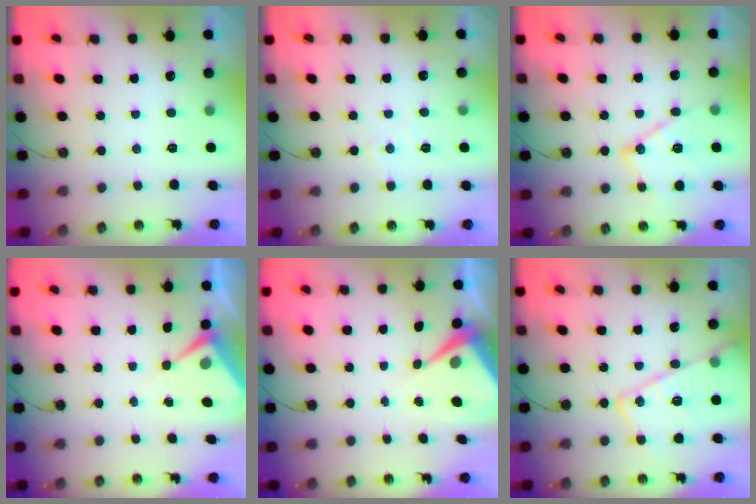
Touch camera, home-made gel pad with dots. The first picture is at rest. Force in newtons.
{"total": 2.7, "press": 2.7, "slide": 0.5}
{"total": 14.0, "press": 13.9, "slide": 1.1}
{"total": 6.0, "press": 6.0, "slide": 0.7}
{"total": 6.5, "press": 6.5, "slide": 0.5}
{"total": 18.1, "press": 18.0, "slide": 1.5}